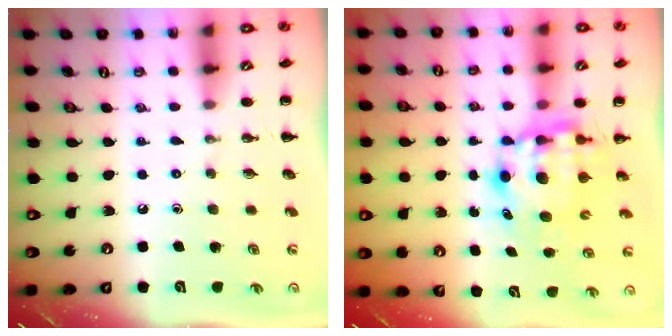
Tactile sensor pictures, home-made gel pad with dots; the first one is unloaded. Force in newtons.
{"total": 6.7, "press": 6.5, "slide": 1.5}